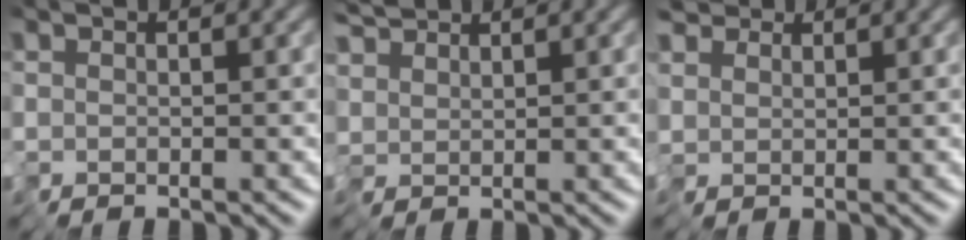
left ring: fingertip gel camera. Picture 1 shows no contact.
{"total": 2.2, "force": [2.0, 0.9, 0.3], "torque": [-0.019, 0.011, 0.039]}
{"total": 2.4, "force": [1.6, 1.8, 0.5], "torque": [-0.023, 0.014, 0.029]}